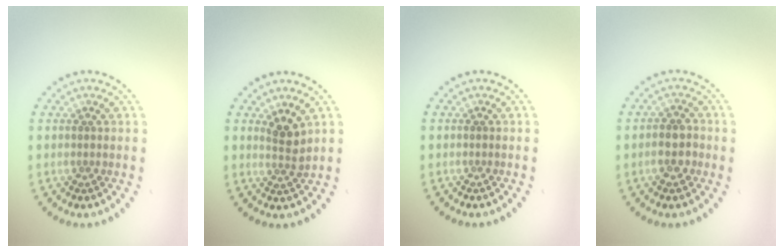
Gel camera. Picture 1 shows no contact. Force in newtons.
{"total": 2.2, "press": 1.7, "slide": 1.3}
{"total": 0.0}
{"total": 2.5, "press": 2.4, "slide": 0.7}